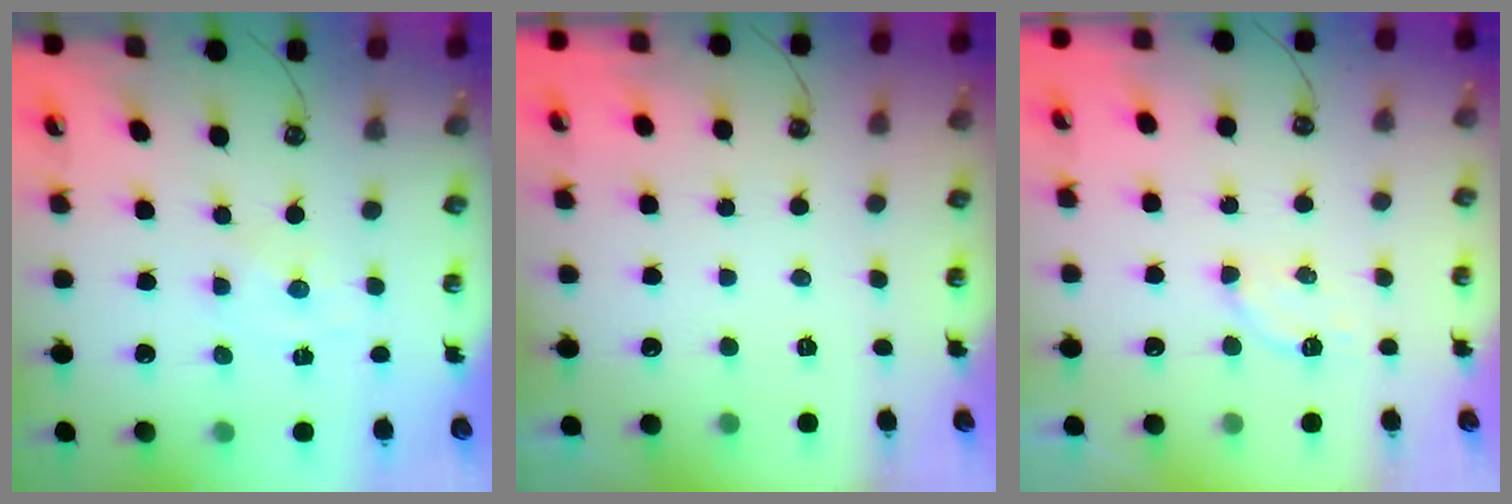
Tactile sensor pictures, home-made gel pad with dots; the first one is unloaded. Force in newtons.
{"total": 0.0}
{"total": 3.3, "press": 3.1, "slide": 1.0}